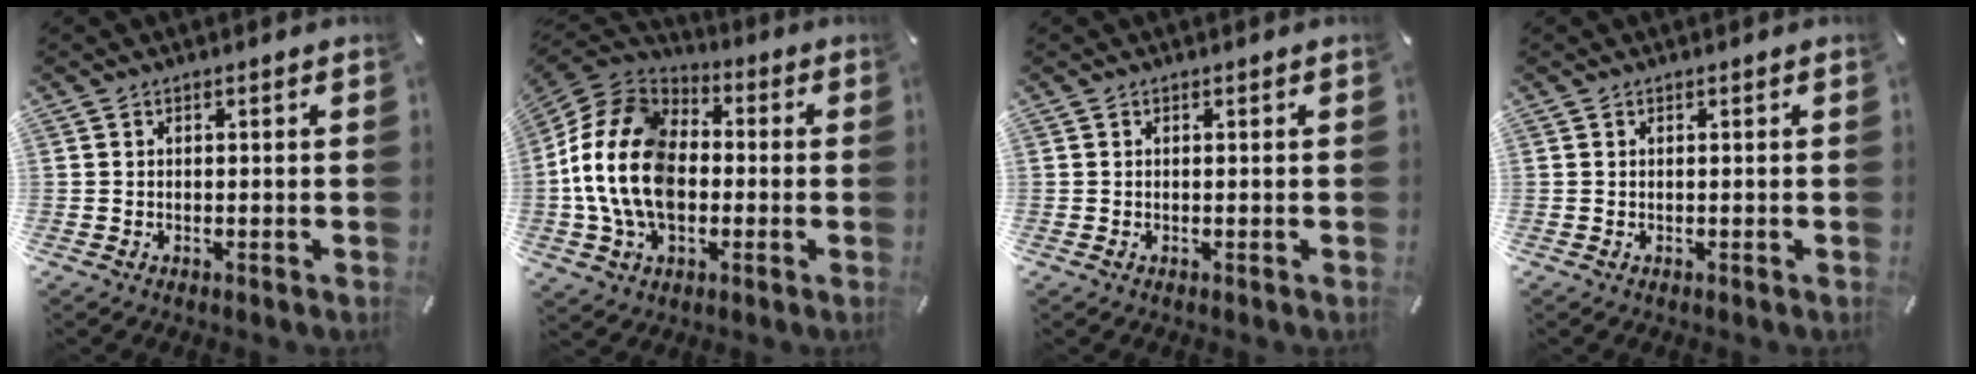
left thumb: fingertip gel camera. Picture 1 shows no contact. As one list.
[{"total": 18.2, "force": [-2.5, 13.2, 12.3], "torque": [-0.267, 0.028, -0.051]}, {"total": 0.0}, {"total": 0.0}]